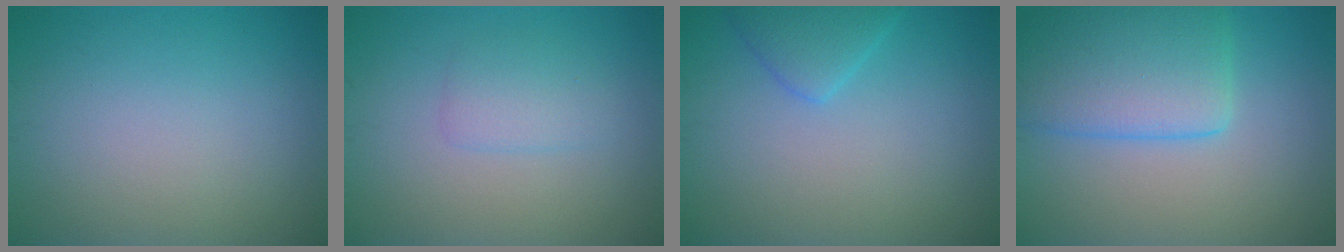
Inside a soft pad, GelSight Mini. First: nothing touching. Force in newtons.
{"total": 1.9, "press": 1.9, "slide": 0.1}
{"total": 2.3, "press": 2.3, "slide": 0.3}
{"total": 6.4, "press": 6.4, "slide": 0.3}